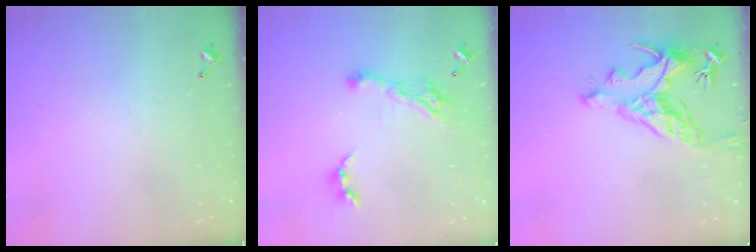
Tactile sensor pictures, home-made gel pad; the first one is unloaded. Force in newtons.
{"total": 8.3, "press": 8.2, "slide": 1.2}
{"total": 7.8, "press": 7.7, "slide": 1.4}